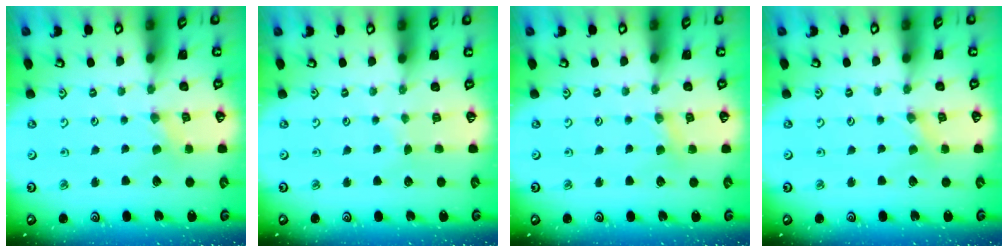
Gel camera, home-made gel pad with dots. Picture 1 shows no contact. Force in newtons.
{"total": 1.6, "press": 1.6, "slide": 0.2}
{"total": 2.5, "press": 2.5, "slide": 0.4}
{"total": 0.0}